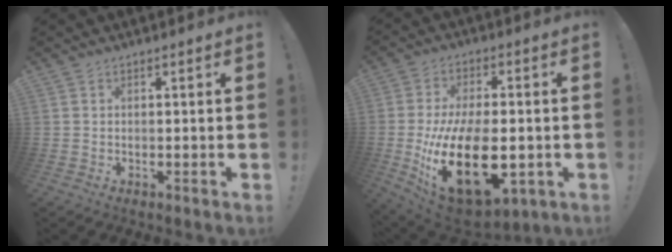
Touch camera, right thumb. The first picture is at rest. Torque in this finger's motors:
{"motor_torque": [1.86, 3.14, 1.73, -1.03, 0.81]}